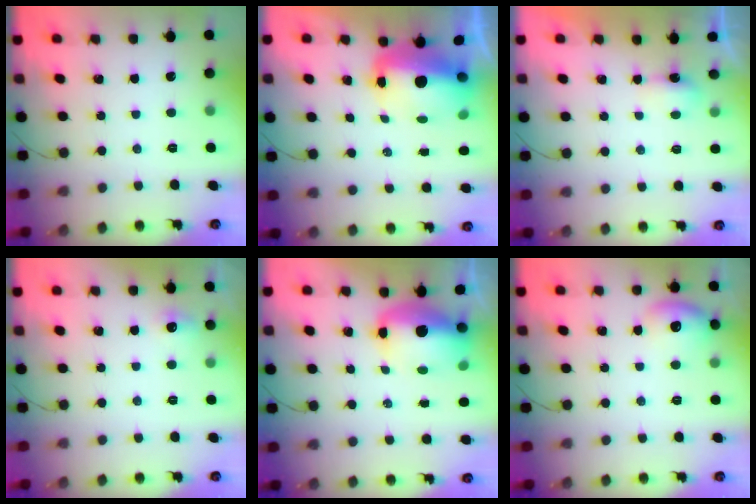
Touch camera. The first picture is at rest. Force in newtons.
{"total": 11.6, "press": 11.4, "slide": 2.4}
{"total": 7.9, "press": 3.5, "slide": 7.0}
{"total": 12.6, "press": 5.2, "slide": 11.4}
{"total": 12.2, "press": 11.9, "slide": 2.7}
{"total": 9.4, "press": 9.3, "slide": 1.3}